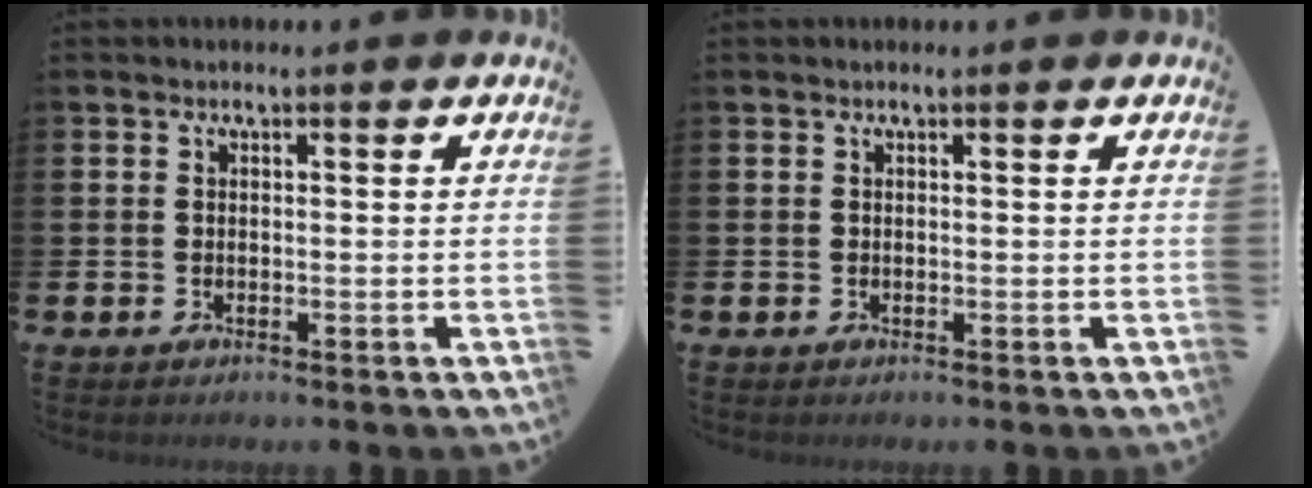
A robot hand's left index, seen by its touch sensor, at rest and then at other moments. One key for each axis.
{"total": 0.0}